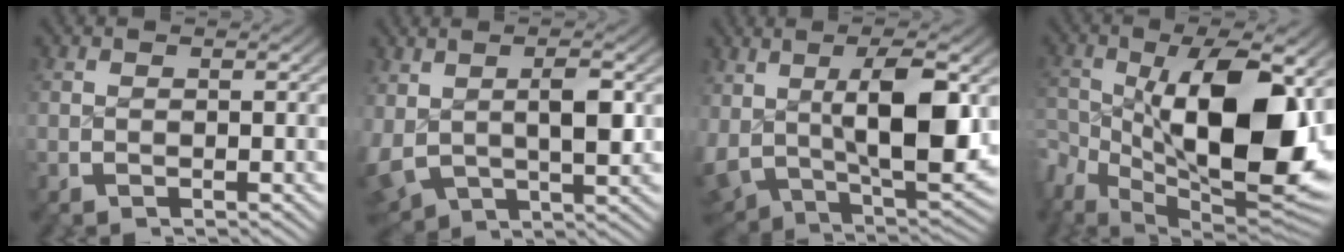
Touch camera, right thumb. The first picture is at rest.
{"total": 6.8, "force": [-0.4, 4.9, 4.7], "torque": [-0.110, -0.022, 0.015]}
{"total": 11.3, "force": [0.5, 6.4, 9.3], "torque": [-0.178, -0.031, 0.033]}
{"total": 17.0, "force": [-2.4, 9.2, 14.1], "torque": [-0.244, -0.051, -0.011]}